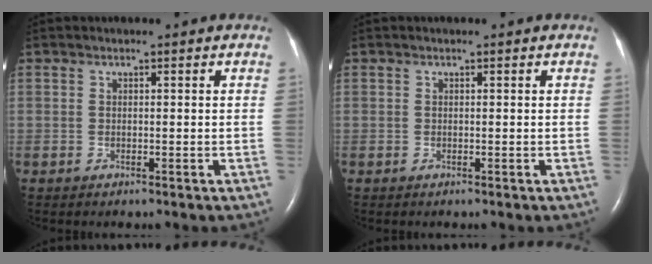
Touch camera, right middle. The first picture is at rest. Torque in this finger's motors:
{"motor_torque": [0.00, 0.00, 0.00, 0.01]}